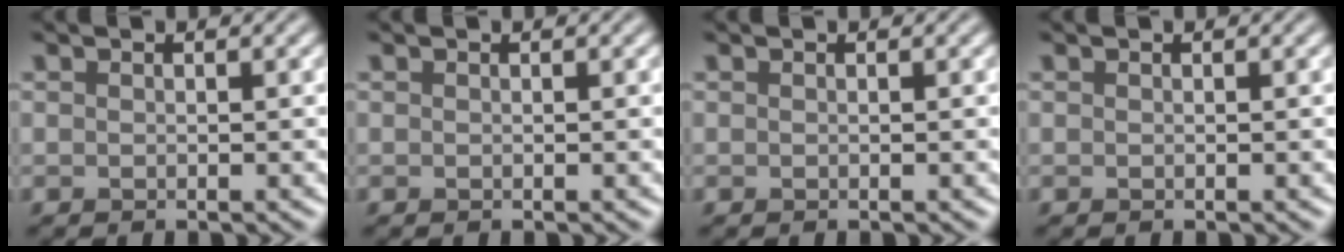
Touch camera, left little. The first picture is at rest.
{"total": 0.0}
{"total": 0.0}
{"total": 0.0}